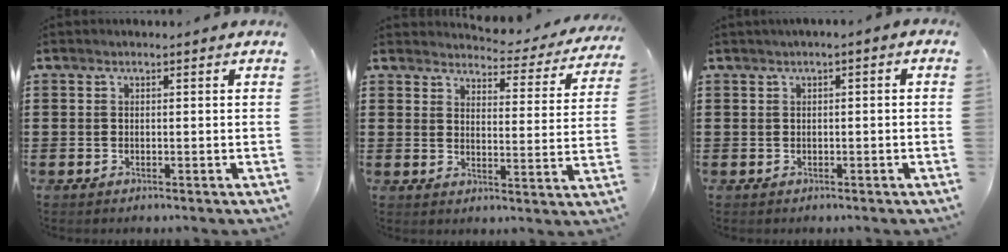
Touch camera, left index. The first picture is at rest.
{"total": 3.6, "force": [3.5, 0.5, 0.8], "torque": [-0.029, -0.027, 0.055]}
{"total": 0.9, "force": [-0.6, 0.3, 0.6], "torque": [-0.011, 0.000, -0.013]}